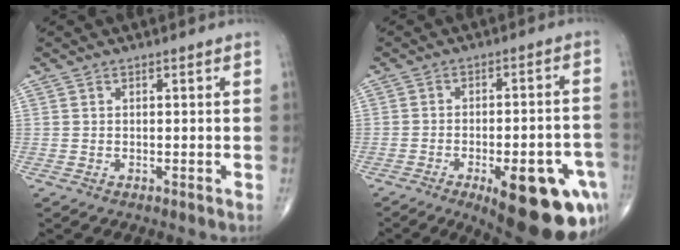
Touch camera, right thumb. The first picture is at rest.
{"total": 21.2, "force": [-9.8, 7.6, 17.2], "torque": [-0.160, 0.033, -0.118]}